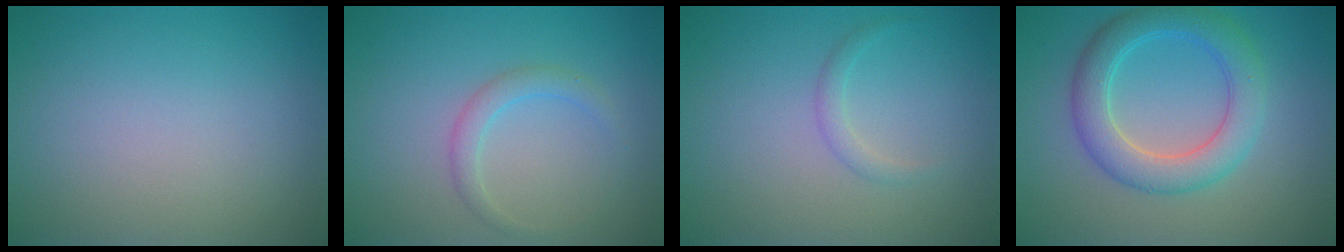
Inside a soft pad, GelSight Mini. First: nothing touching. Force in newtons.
{"total": 1.7, "press": 1.7, "slide": 0.1}
{"total": 1.0, "press": 1.0, "slide": 0.1}
{"total": 5.0, "press": 5.0, "slide": 0.1}